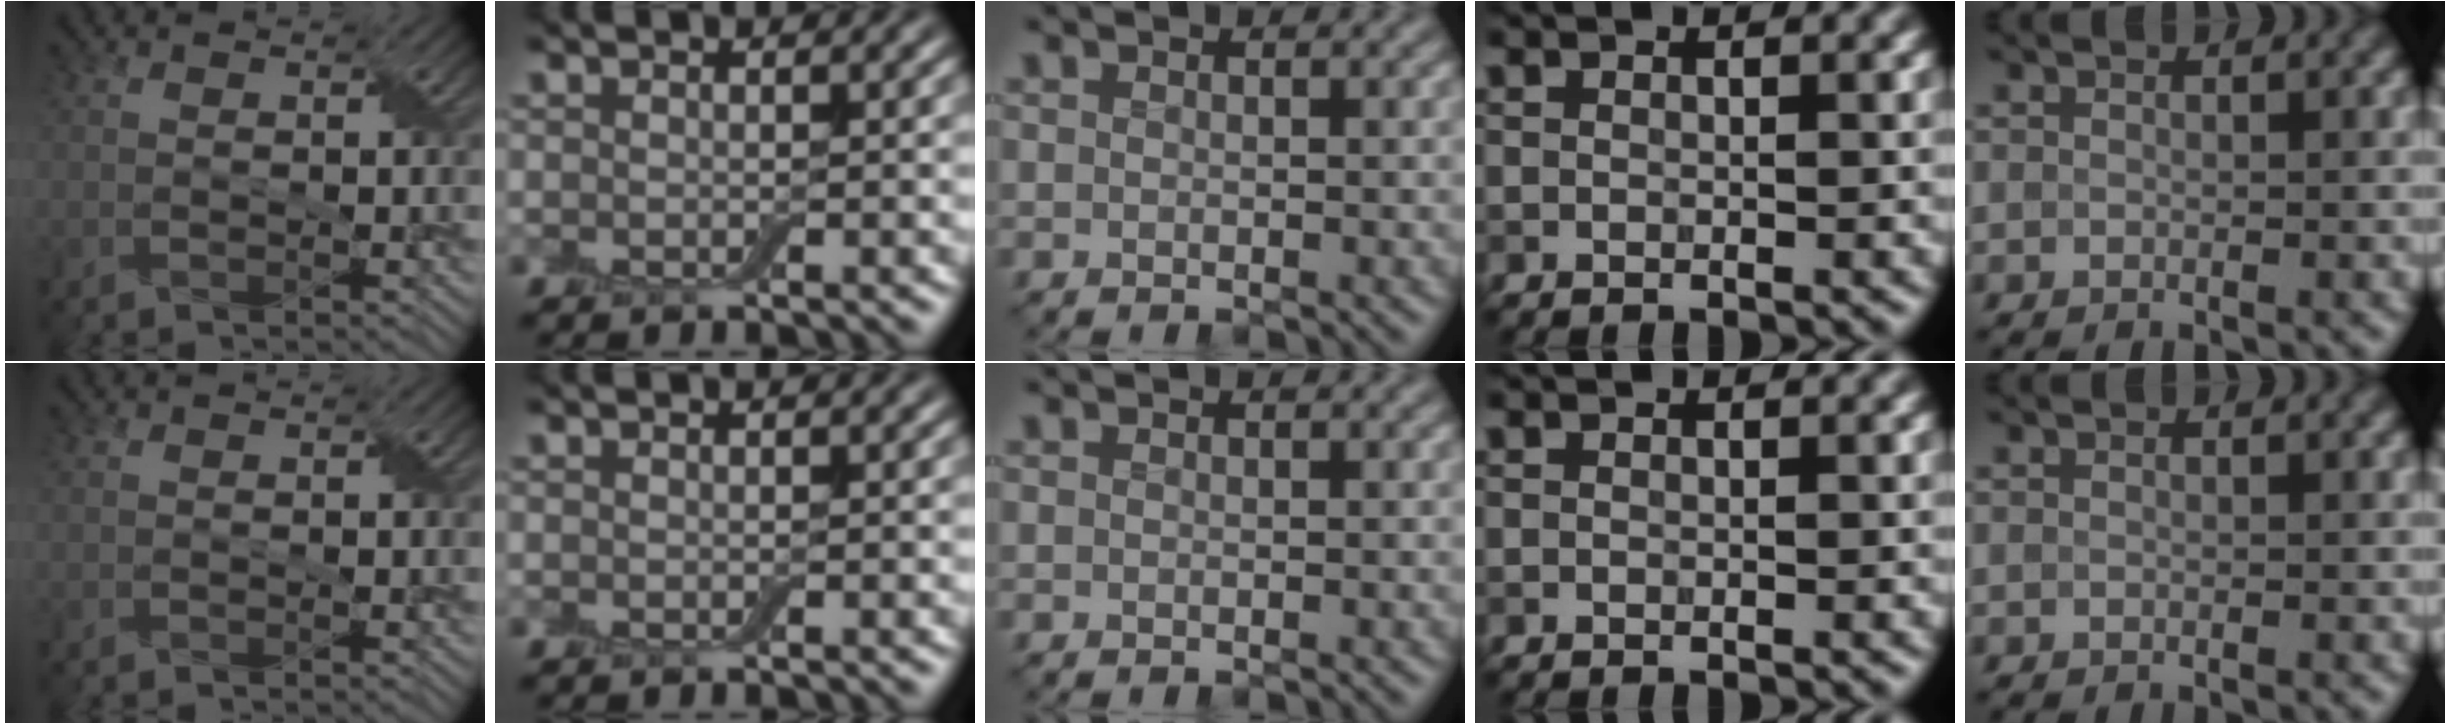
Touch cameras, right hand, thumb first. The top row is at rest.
{}